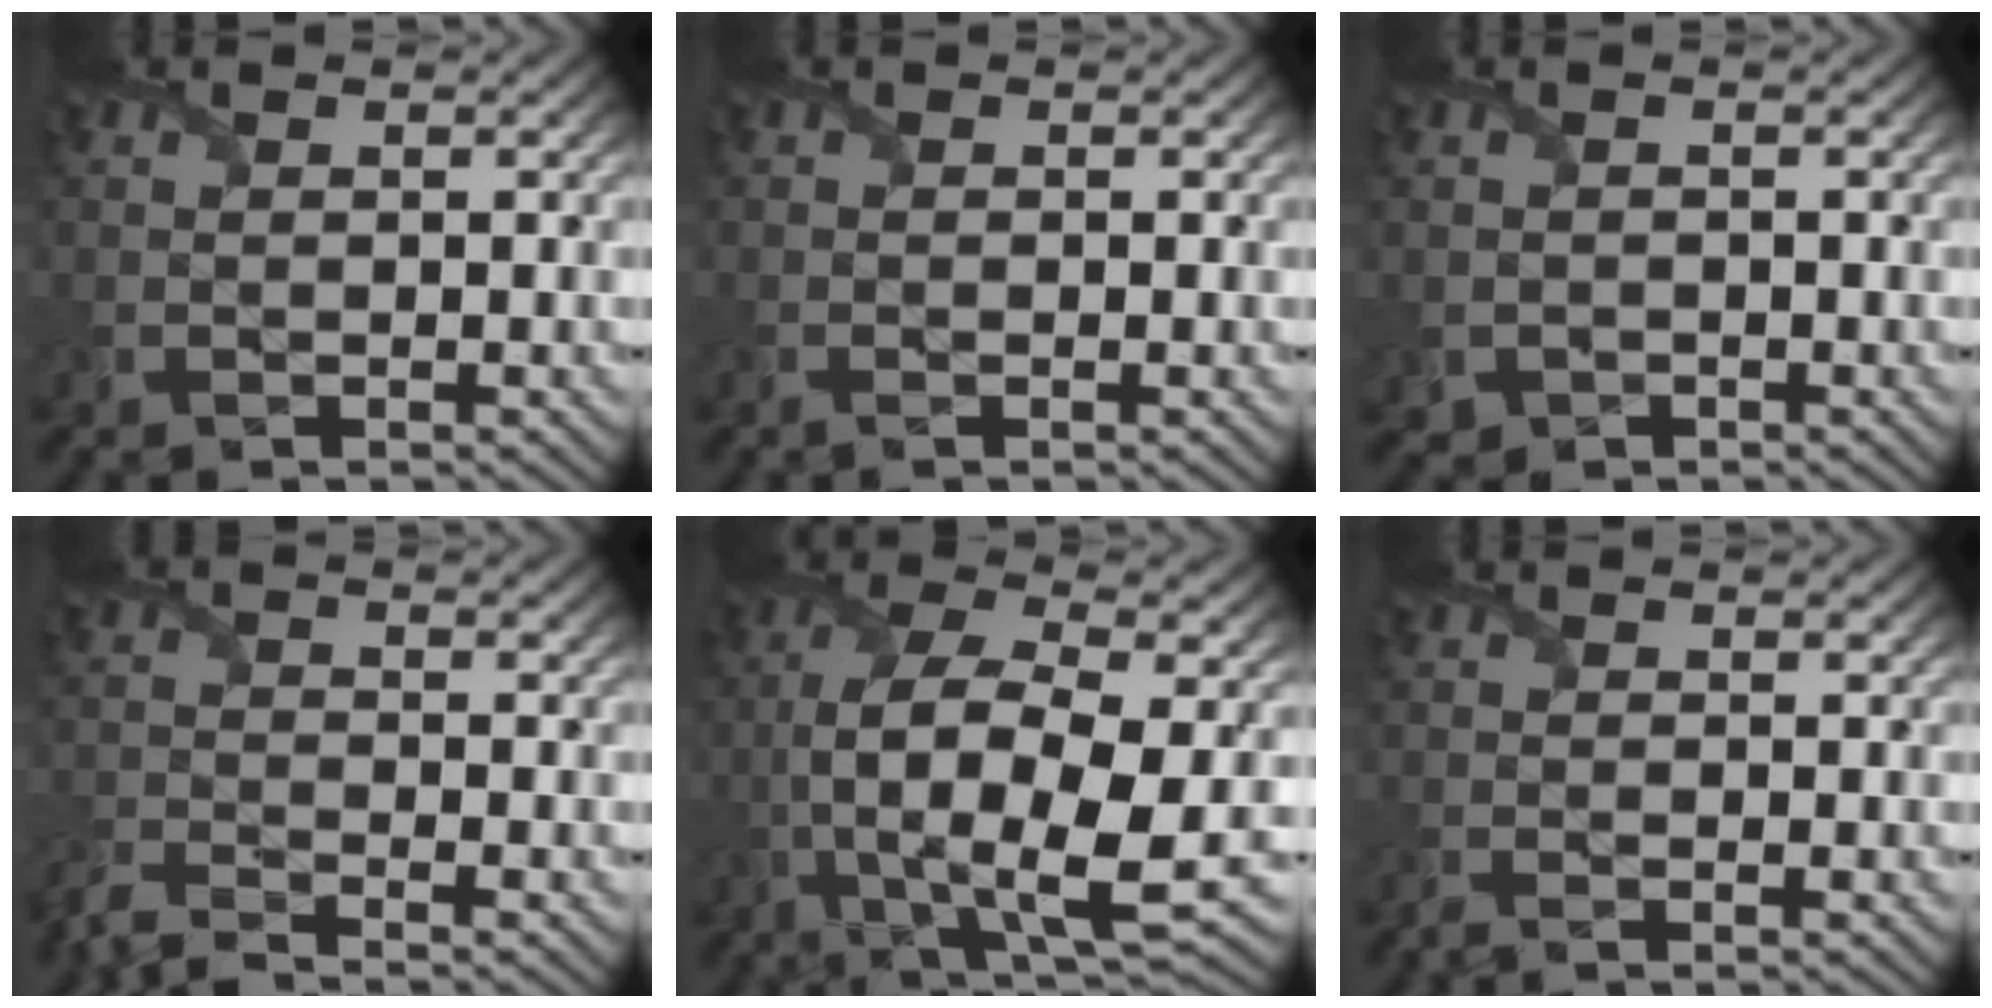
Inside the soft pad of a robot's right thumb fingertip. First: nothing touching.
{"total": 0.5, "force": [-0.3, 0.1, 0.5], "torque": [-0.010, -0.002, -0.006]}
{"total": 1.2, "force": [-0.6, 1.0, 0.2], "torque": [-0.007, -0.007, -0.012]}
{"total": 4.0, "force": [-3.6, 0.5, 1.7], "torque": [-0.039, -0.012, -0.085]}
{"total": 12.5, "force": [-2.2, 4.6, 11.4], "torque": [-0.234, -0.014, -0.037]}
{"total": 1.1, "force": [-0.7, 0.1, 0.8], "torque": [-0.020, -0.003, -0.020]}